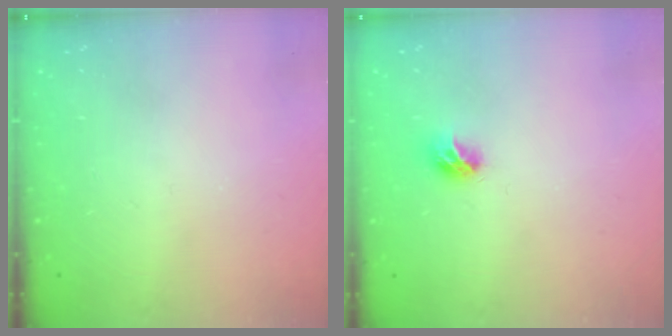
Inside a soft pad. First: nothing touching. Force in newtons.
{"total": 7.1, "press": 7.1, "slide": 0.3}